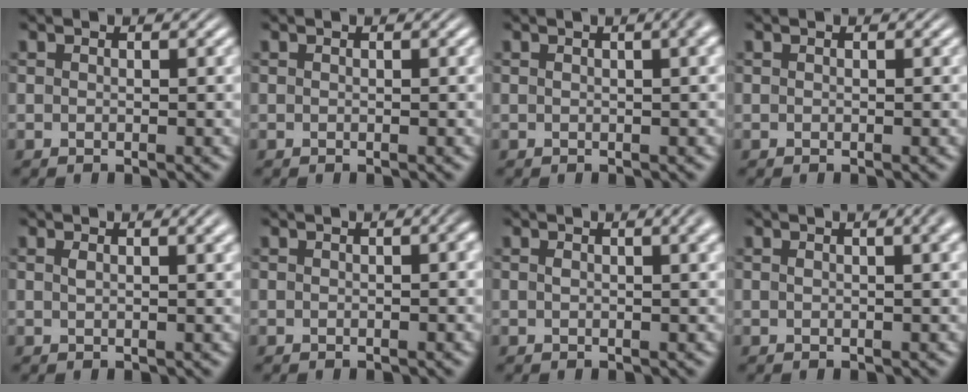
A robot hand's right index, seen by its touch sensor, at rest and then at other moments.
{"total": 0.0}
{"total": 1.7, "force": [0.3, 0.1, 1.7], "torque": [-0.012, 0.009, 0.003]}
{"total": 0.0}
{"total": 1.1, "force": [0.4, -0.4, 0.9], "torque": [-0.014, -0.003, 0.011]}
{"total": 0.7, "force": [-0.1, 0.1, 0.7], "torque": [-0.005, 0.003, -0.004]}
{"total": 1.2, "force": [0.2, -0.2, 1.2], "torque": [-0.011, 0.002, 0.006]}
{"total": 1.5, "force": [0.3, -0.1, 1.5], "torque": [-0.012, 0.006, 0.005]}